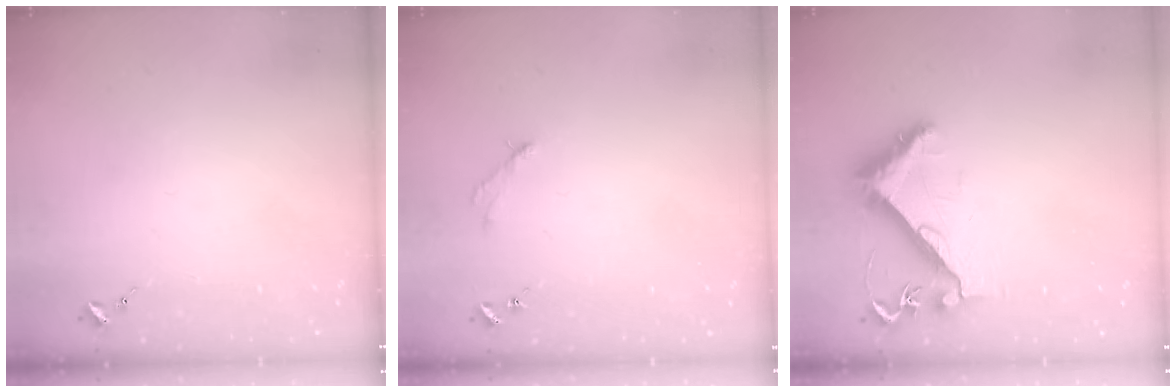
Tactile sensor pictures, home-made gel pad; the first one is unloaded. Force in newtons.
{"total": 2.5, "press": 2.5, "slide": 0.3}
{"total": 8.4, "press": 8.4, "slide": 0.4}